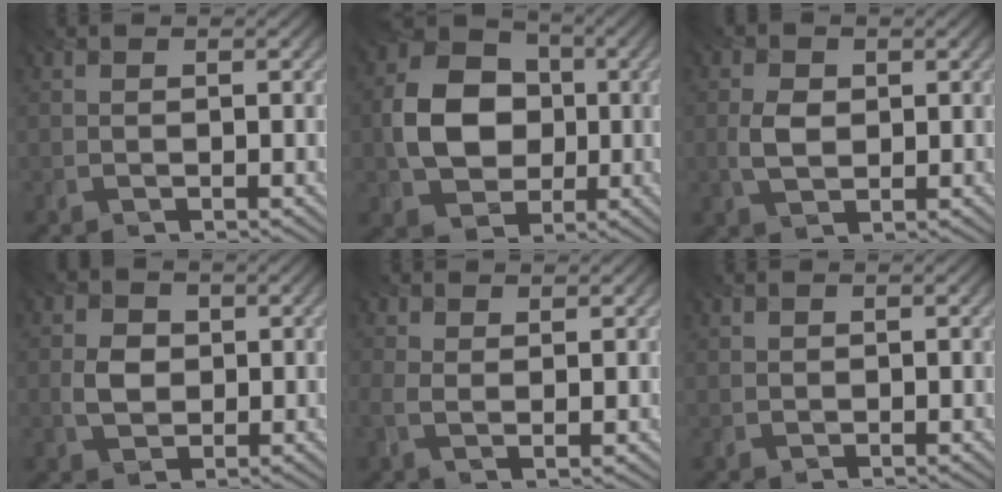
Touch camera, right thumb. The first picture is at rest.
{"total": 9.9, "force": [-0.3, 8.1, 5.8], "torque": [-0.130, 0.004, -0.013]}
{"total": 3.1, "force": [0.3, 2.2, 2.1], "torque": [-0.053, 0.001, 0.004]}
{"total": 3.2, "force": [0.2, 2.6, 1.8], "torque": [-0.044, 0.000, -0.001]}
{"total": 2.1, "force": [0.7, 0.6, 1.8], "torque": [-0.040, 0.002, 0.012]}
{"total": 0.6, "force": [0.6, 0.2, -0.1], "torque": [0.001, 0.002, 0.013]}